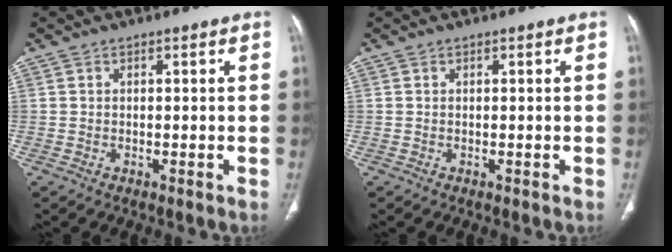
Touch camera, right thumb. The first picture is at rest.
{"total": 0.0}